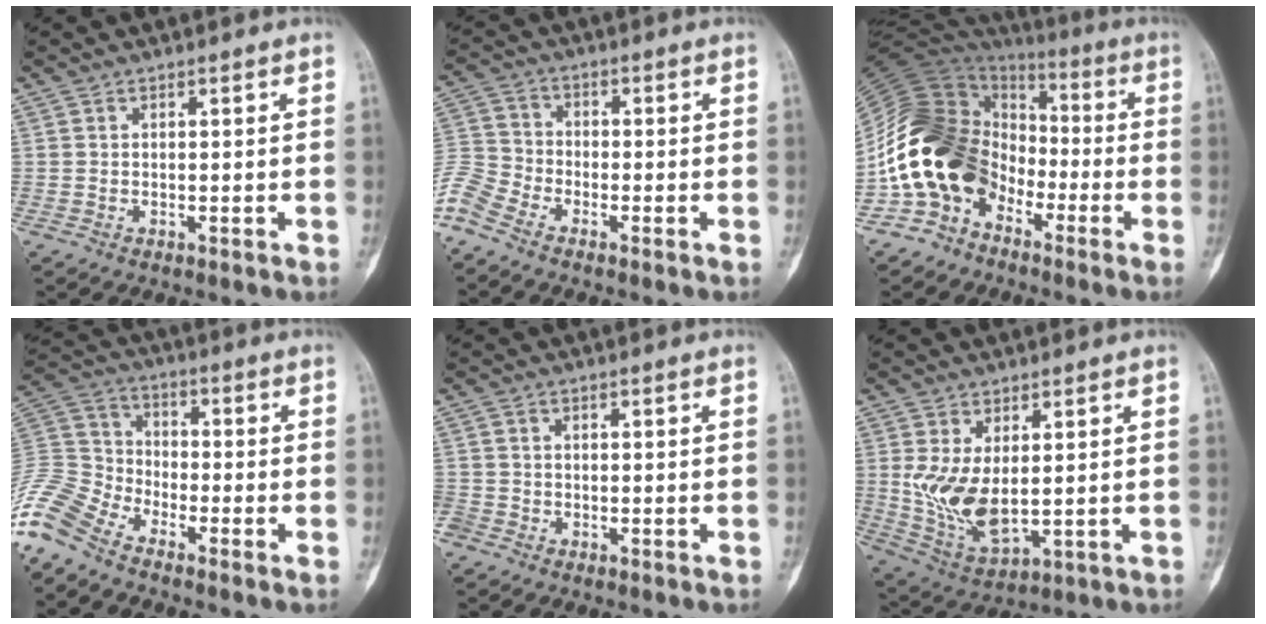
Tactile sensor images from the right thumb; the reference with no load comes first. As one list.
[{"total": 7.2, "force": [-5.4, 3.3, 3.4], "torque": [-0.081, 0.015, -0.124]}, {"total": 17.4, "force": [-6.9, 13.0, 9.4], "torque": [-0.155, 0.072, -0.140]}, {"total": 11.7, "force": [-9.3, 5.3, 4.8], "torque": [-0.107, 0.048, -0.200]}, {"total": 3.3, "force": [-1.8, 2.6, 0.9], "torque": [-0.021, 0.009, -0.038]}, {"total": 10.2, "force": [0.8, 5.4, 8.6], "torque": [-0.162, -0.015, 0.038]}]